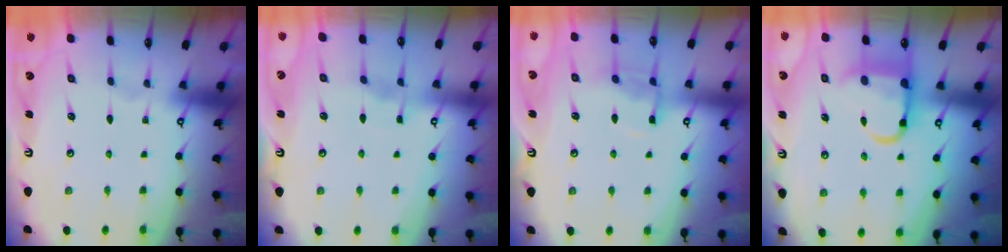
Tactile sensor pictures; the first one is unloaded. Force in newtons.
{"total": 3.6, "press": 3.6, "slide": 0.5}
{"total": 8.9, "press": 8.9, "slide": 0.8}
{"total": 9.7, "press": 9.6, "slide": 1.2}